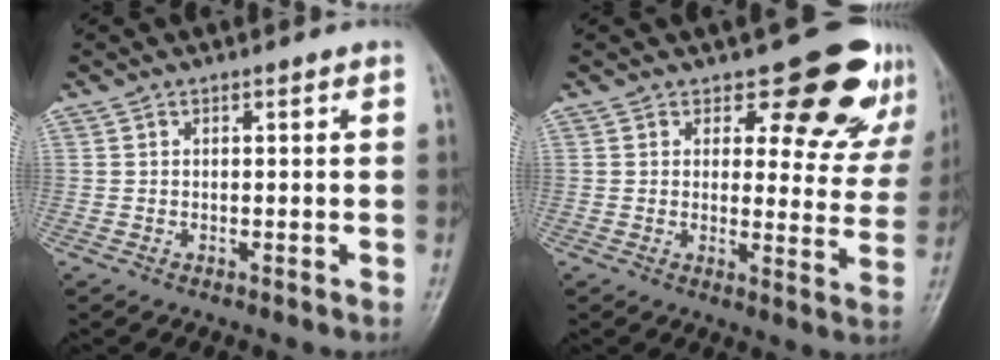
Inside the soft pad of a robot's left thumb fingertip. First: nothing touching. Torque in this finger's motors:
{"motor_torque": [0.37, 0.29, 0.19, -0.03, 0.13]}